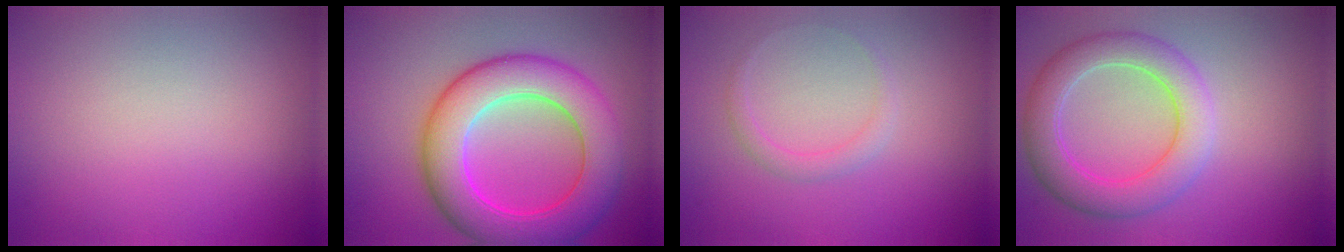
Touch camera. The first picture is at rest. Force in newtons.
{"total": 9.6, "press": 9.6, "slide": 0.2}
{"total": 1.3, "press": 1.3, "slide": 0.1}
{"total": 5.4, "press": 5.4, "slide": 0.1}